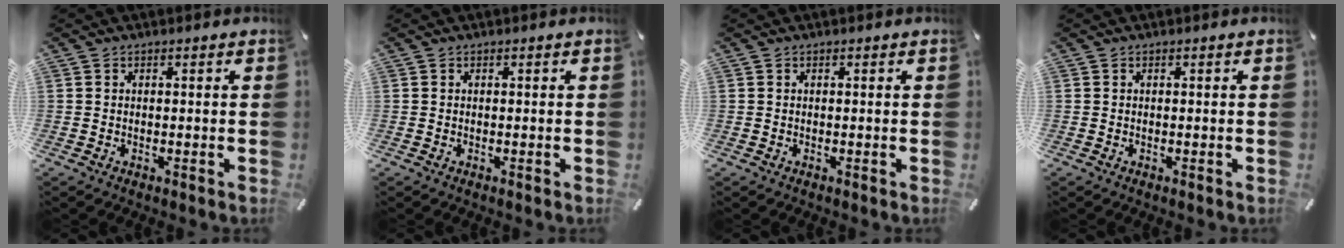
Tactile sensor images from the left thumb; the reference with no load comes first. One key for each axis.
{"total": 0.0}
{"total": 0.0}
{"total": 0.0}